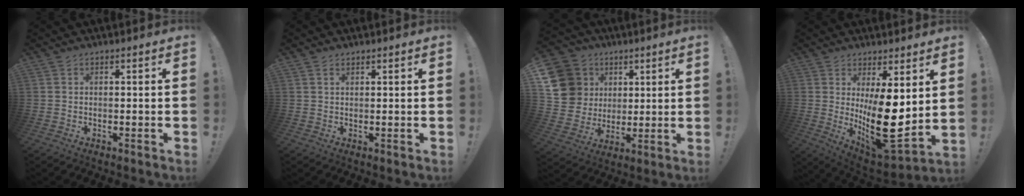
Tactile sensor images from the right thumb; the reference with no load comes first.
{"total": 1.0, "force": [0.7, 0.5, 0.3], "torque": [-0.006, 0.000, 0.015]}
{"total": 15.8, "force": [4.5, 14.2, 5.4], "torque": [-0.087, -0.014, 0.112]}
{"total": 17.3, "force": [1.6, 7.3, 15.6], "torque": [-0.239, -0.044, 0.043]}